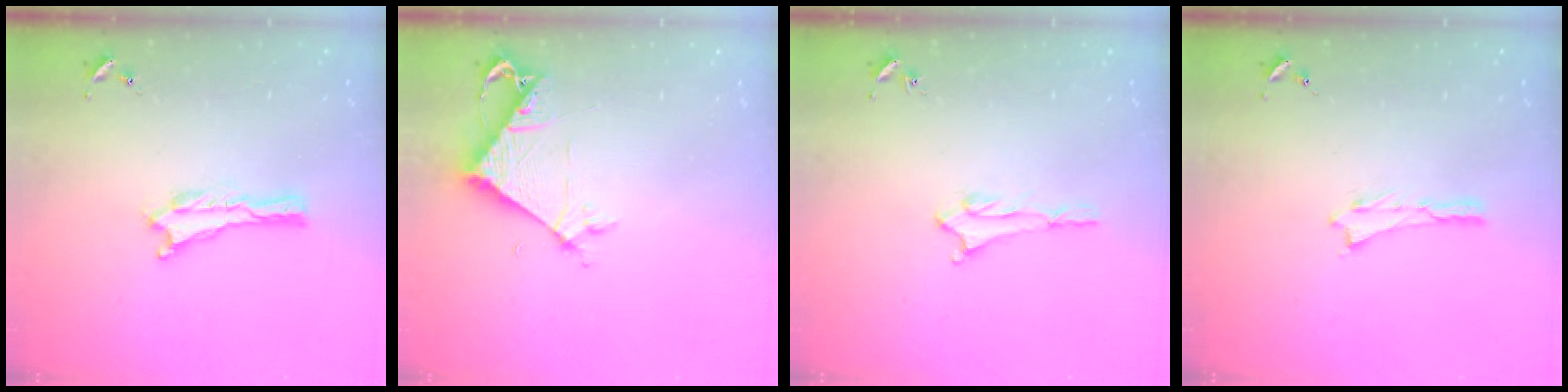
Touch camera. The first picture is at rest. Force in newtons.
{"total": 6.1, "press": 6.0, "slide": 0.5}
{"total": 1.6, "press": 1.6, "slide": 0.2}
{"total": 0.0}